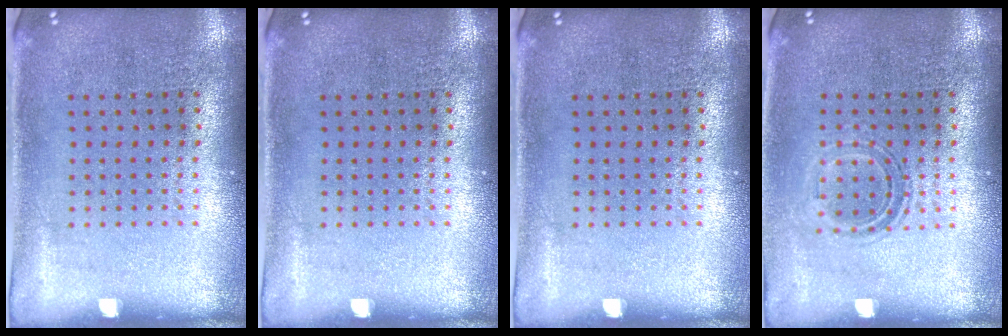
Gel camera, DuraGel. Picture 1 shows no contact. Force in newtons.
{"total": 0.0}
{"total": 0.0}
{"total": 1.0, "press": 0.9, "slide": 0.4}